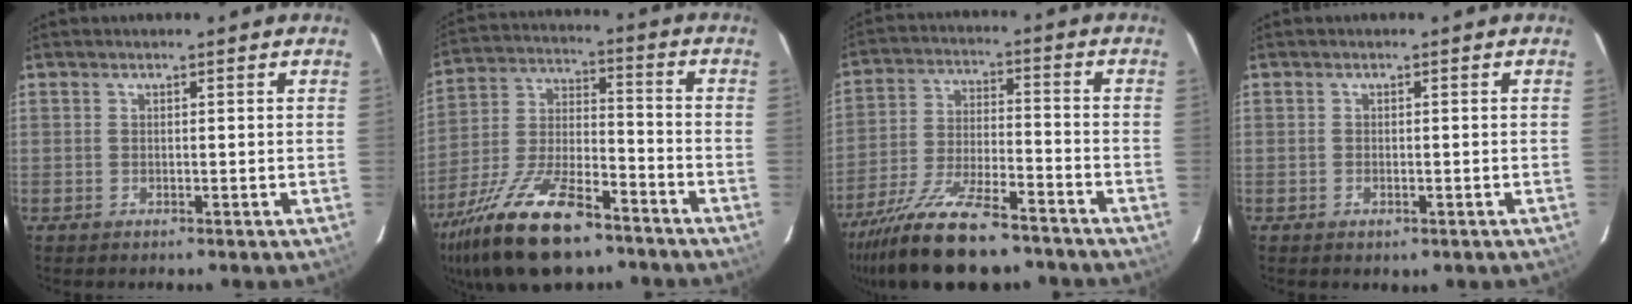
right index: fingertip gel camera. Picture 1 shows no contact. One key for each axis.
{"total": 22.2, "fx": -15.1, "fy": 8.1, "fz": 14.2, "tx": -0.289, "ty": -0.027, "tz": -0.263}
{"total": 19.3, "fx": -15.3, "fy": 5.1, "fz": 10.6, "tx": -0.215, "ty": -0.039, "tz": -0.255}
{"total": 1.6, "fx": -0.7, "fy": 1.0, "fz": 1.1, "tx": -0.016, "ty": -0.002, "tz": -0.008}